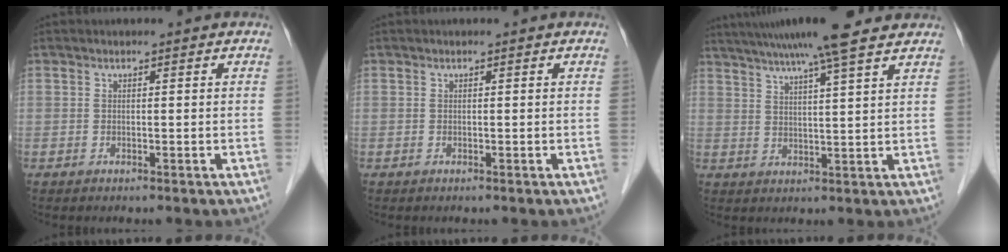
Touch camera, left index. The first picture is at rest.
{"total": 0.0}
{"total": 14.6, "force": [12.0, -0.1, 8.4], "torque": [-0.146, 0.033, 0.170]}